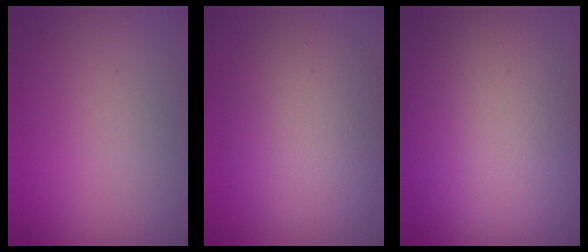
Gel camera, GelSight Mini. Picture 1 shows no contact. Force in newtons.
{"total": 6.1, "press": 6.1, "slide": 0.3}
{"total": 17.3, "press": 17.2, "slide": 1.1}